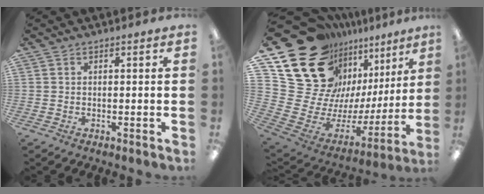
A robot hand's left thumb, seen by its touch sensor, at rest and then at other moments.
{"total": 25.7, "force": [14.3, 17.9, 11.7], "torque": [-0.206, -0.136, 0.312]}